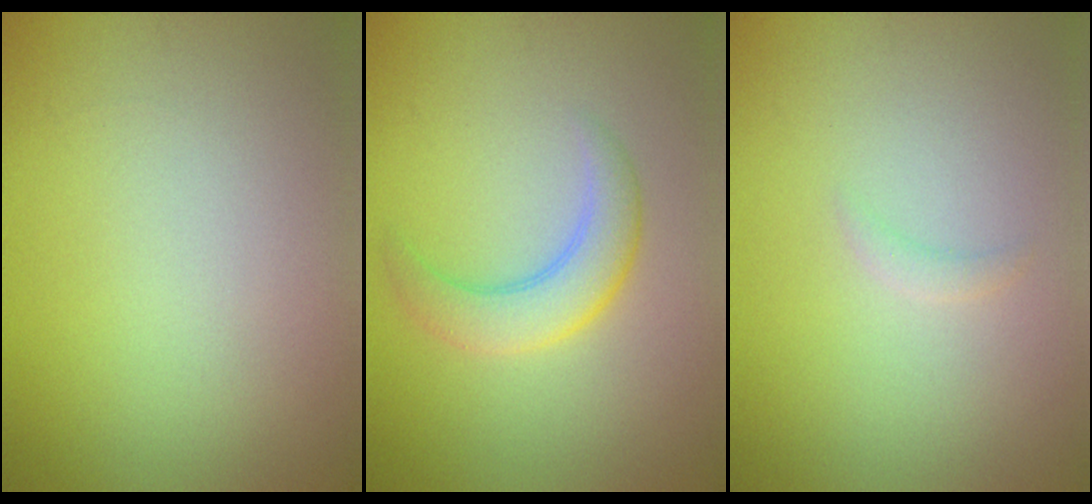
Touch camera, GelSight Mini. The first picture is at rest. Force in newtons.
{"total": 3.5, "press": 3.5, "slide": 0.1}
{"total": 0.8, "press": 0.7, "slide": 0.2}